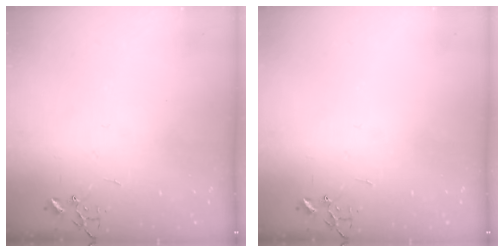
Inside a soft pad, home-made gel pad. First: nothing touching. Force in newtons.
{"total": 0.0}